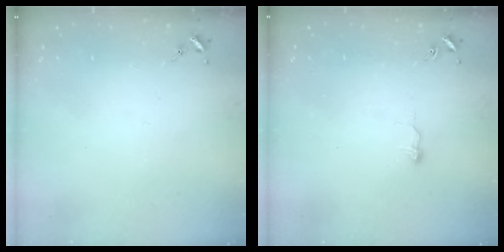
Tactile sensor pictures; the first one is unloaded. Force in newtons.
{"total": 4.6, "press": 4.5, "slide": 0.6}